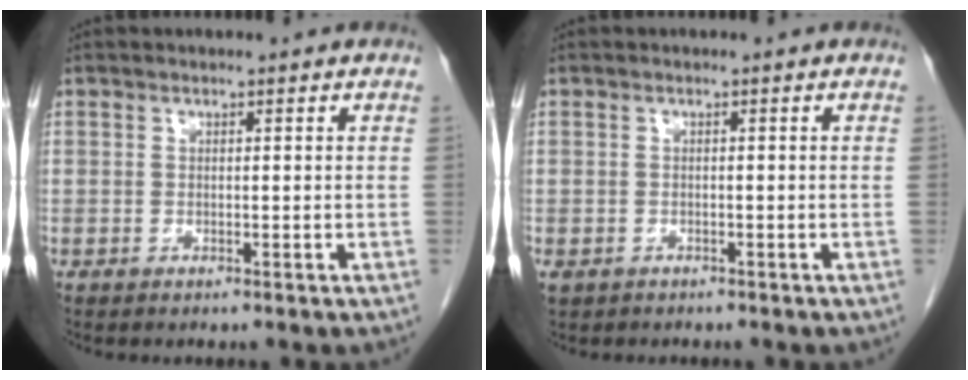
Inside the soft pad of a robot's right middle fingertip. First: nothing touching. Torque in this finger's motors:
{"motor_torque": [0.48, -0.36, 0.04, 0.03]}